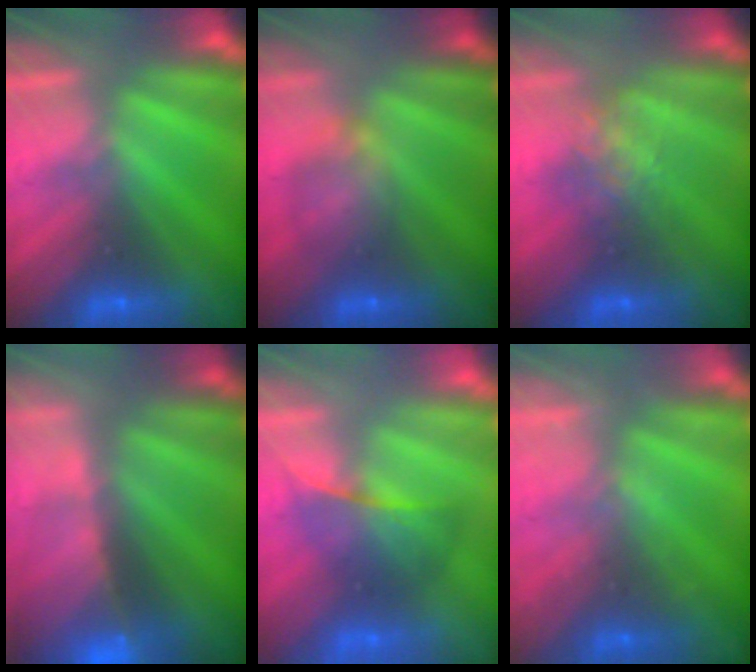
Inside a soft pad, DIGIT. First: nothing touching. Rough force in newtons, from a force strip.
{"total": 9.2}
{"total": 3.8}
{"total": 9.5}
{"total": 2.1}
{"total": 2.1}